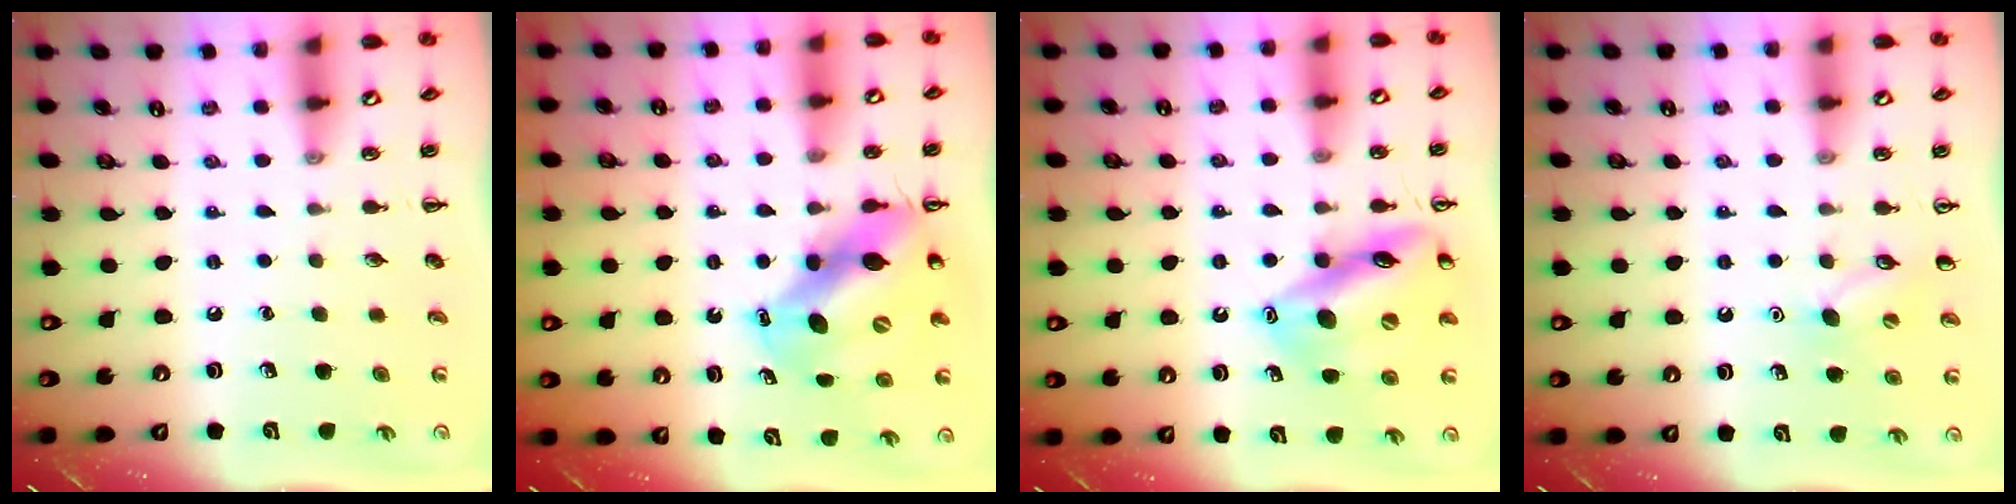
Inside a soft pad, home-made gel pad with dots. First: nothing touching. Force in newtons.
{"total": 10.3, "press": 10.1, "slide": 2.1}
{"total": 15.4, "press": 15.4, "slide": 1.3}
{"total": 6.0, "press": 5.8, "slide": 1.5}